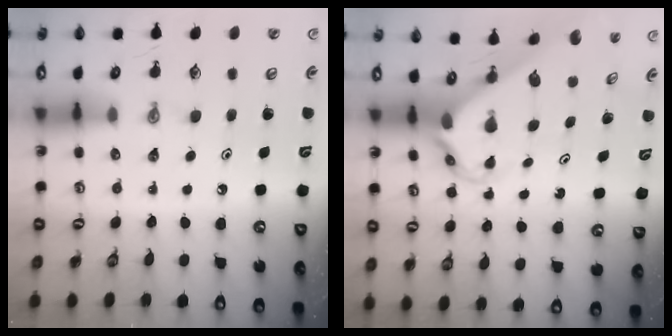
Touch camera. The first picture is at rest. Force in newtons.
{"total": 2.6, "press": 2.6, "slide": 0.3}